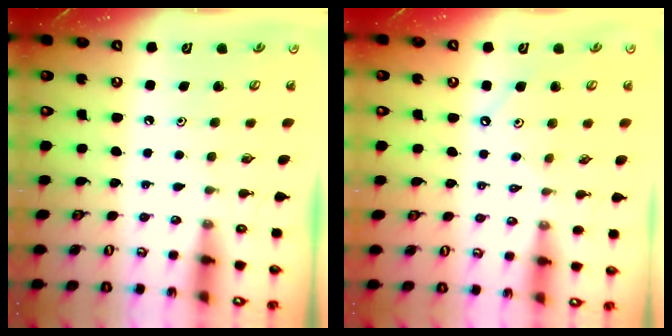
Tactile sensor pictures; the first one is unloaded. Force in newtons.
{"total": 2.9, "press": 2.8, "slide": 0.5}